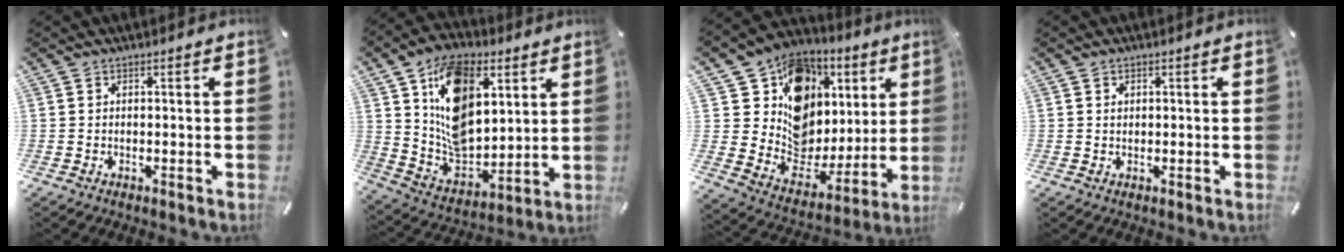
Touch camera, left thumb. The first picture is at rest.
{"total": 16.9, "force": [6.9, 11.7, 10.0], "torque": [-0.186, -0.024, 0.131]}
{"total": 13.2, "force": [5.9, 11.0, 4.3], "torque": [-0.062, -0.073, 0.121]}
{"total": 0.9, "force": [0.3, 0.7, 0.4], "torque": [0.000, -0.002, 0.005]}